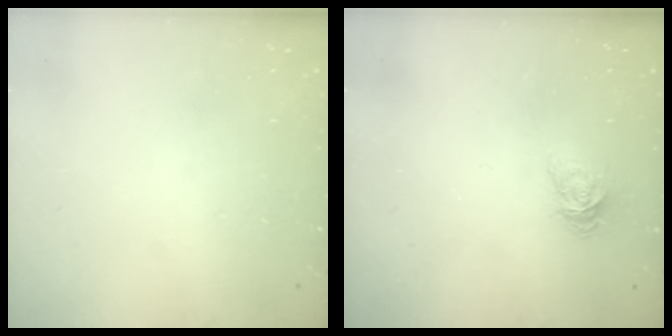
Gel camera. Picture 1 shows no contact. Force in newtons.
{"total": 4.6, "press": 4.6, "slide": 0.3}